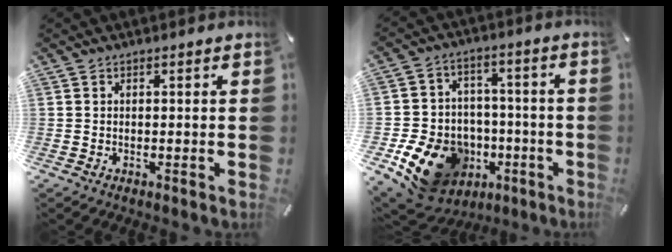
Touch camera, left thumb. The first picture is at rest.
{"total": 16.2, "force": [-6.5, 13.0, 7.1], "torque": [-0.112, 0.040, -0.093]}